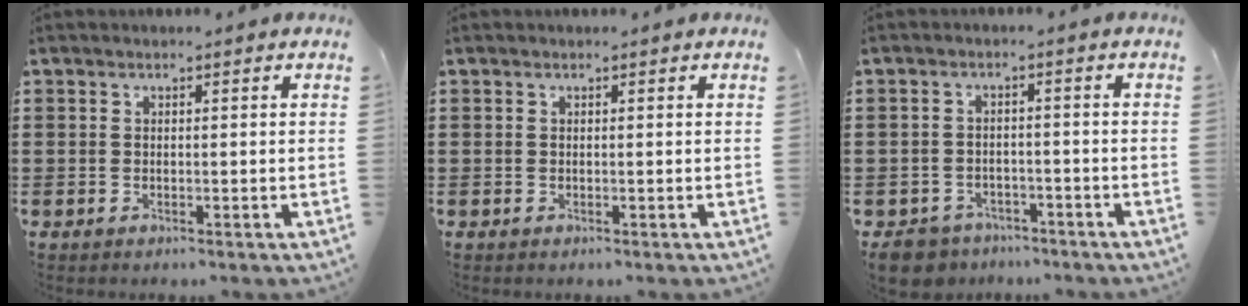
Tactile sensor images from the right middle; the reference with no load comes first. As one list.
[{"total": 0.0}, {"total": 3.8, "force": [-3.6, 1.0, 0.1], "torque": [-0.022, -0.001, -0.081]}]